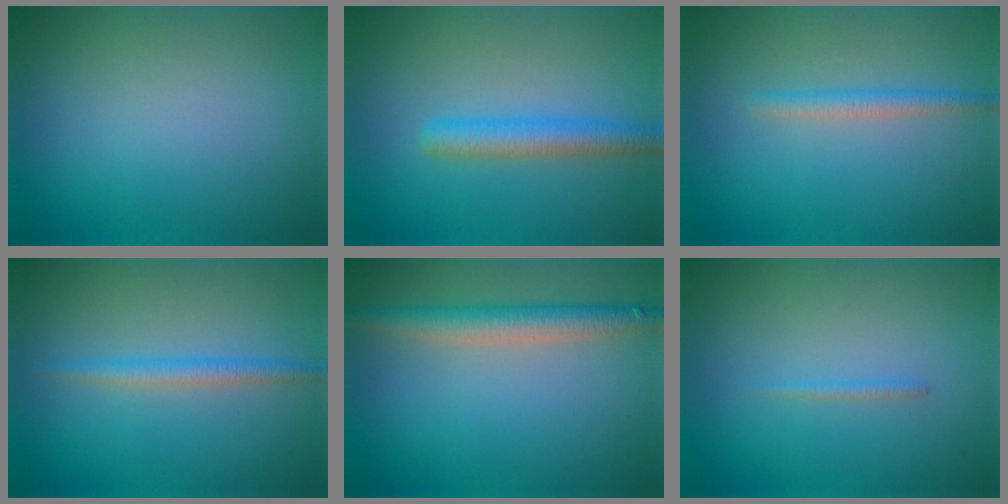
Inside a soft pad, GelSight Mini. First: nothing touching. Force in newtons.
{"total": 3.0, "press": 3.0, "slide": 0.1}
{"total": 1.7, "press": 1.7, "slide": 0.1}
{"total": 1.9, "press": 1.9, "slide": 0.2}
{"total": 3.8, "press": 3.8, "slide": 0.3}
{"total": 0.6, "press": 0.6, "slide": 0.0}